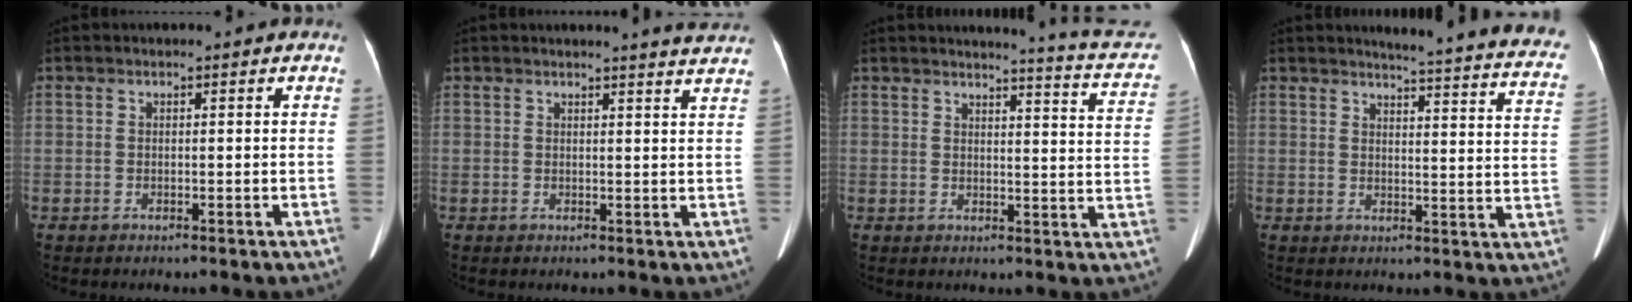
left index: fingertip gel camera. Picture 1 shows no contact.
{"total": 5.2, "force": [5.0, -0.5, 1.4], "torque": [-0.021, -0.009, 0.037]}
{"total": 11.2, "force": [10.6, 0.0, 3.6], "torque": [-0.036, -0.057, 0.094]}
{"total": 21.8, "force": [20.3, 0.9, 7.8], "torque": [-0.086, -0.094, 0.210]}